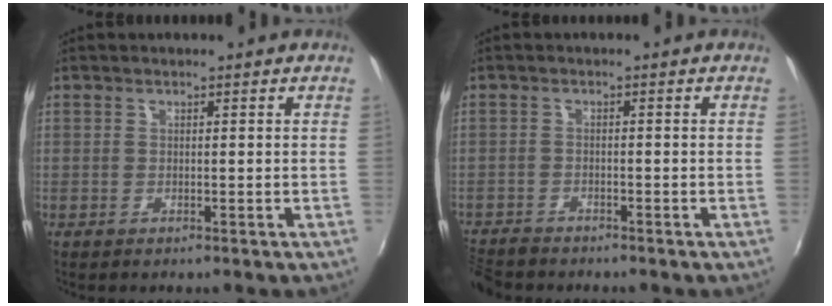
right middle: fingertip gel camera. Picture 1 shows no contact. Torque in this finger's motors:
{"motor_torque": [0.05, -0.60, 0.16, 0.11]}